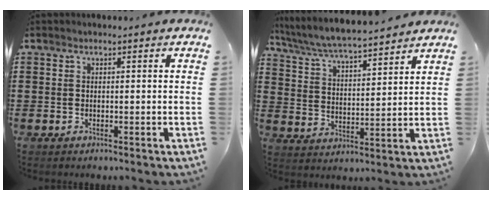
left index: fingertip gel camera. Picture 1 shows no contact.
{"total": 6.0, "force": [5.7, 0.1, 1.9], "torque": [-0.062, -0.038, 0.094]}